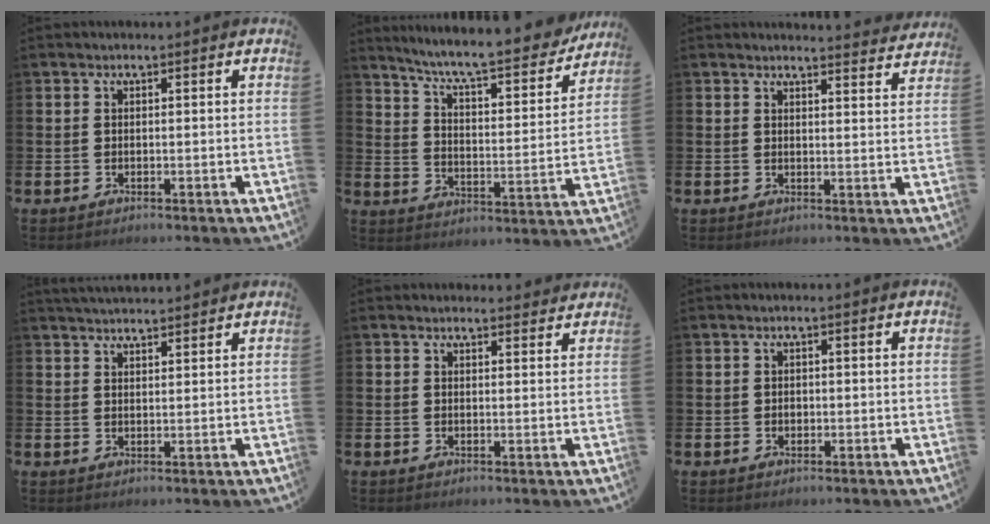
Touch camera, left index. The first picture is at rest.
{"total": 8.5, "force": [7.7, 1.0, 3.3], "torque": [-0.094, -0.057, 0.128]}
{"total": 3.2, "force": [3.2, 0.0, 0.0], "torque": [0.010, -0.026, 0.054]}
{"total": 3.0, "force": [3.0, 0.2, 0.3], "torque": [-0.010, -0.012, 0.056]}
{"total": 1.7, "force": [1.7, 0.4, 0.0], "torque": [0.006, -0.006, 0.029]}
{"total": 0.8, "force": [0.0, 0.7, 0.3], "torque": [-0.008, 0.006, -0.002]}